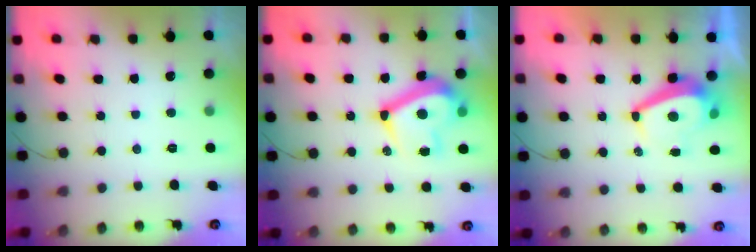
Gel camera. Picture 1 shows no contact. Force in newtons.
{"total": 14.2, "press": 14.0, "slide": 2.4}
{"total": 6.5, "press": 6.5, "slide": 0.7}